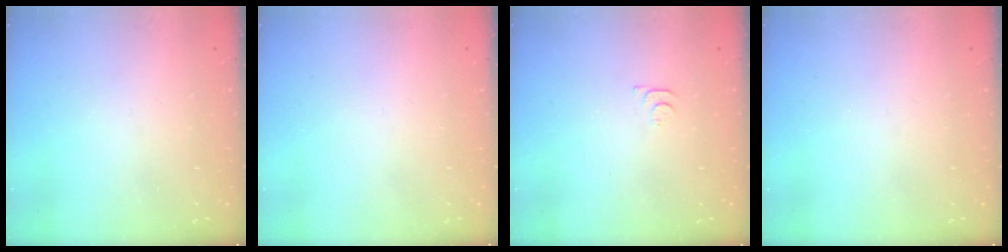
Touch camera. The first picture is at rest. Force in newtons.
{"total": 1.6, "press": 1.6, "slide": 0.1}
{"total": 5.3, "press": 5.2, "slide": 0.6}
{"total": 0.0}